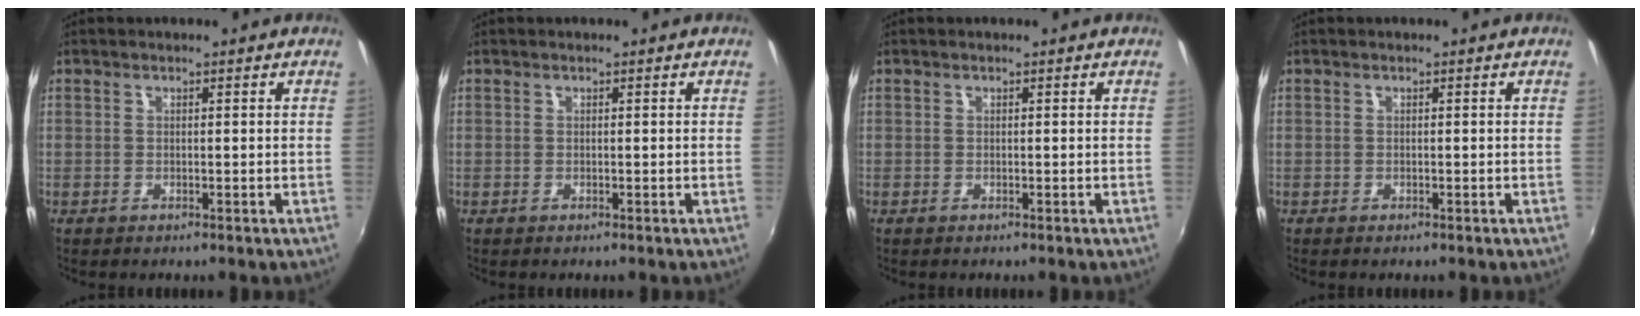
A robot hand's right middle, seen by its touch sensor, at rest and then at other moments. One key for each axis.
{"total": 0.0}
{"total": 0.0}
{"total": 0.8, "fx": 0.1, "fy": -0.7, "fz": -0.2, "tx": 0.007, "ty": -0.005, "tz": 0.000}